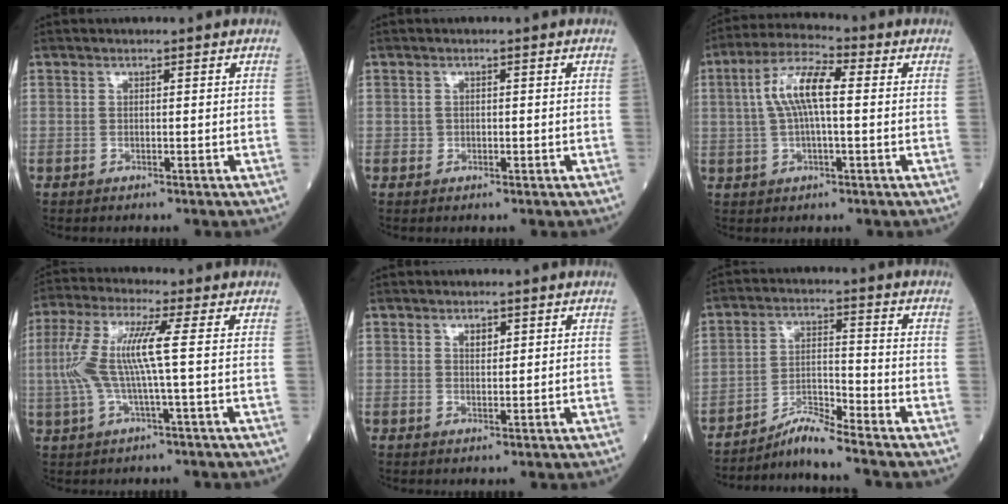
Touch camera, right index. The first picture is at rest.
{"total": 0.8, "force": [0.0, 0.8, 0.1], "torque": [0.002, 0.002, 0.000]}
{"total": 8.4, "force": [1.1, 2.1, 8.1], "torque": [-0.166, 0.023, 0.017]}
{"total": 9.3, "force": [0.4, 0.2, 9.3], "torque": [-0.209, 0.017, 0.004]}
{"total": 1.5, "force": [0.8, 0.8, 0.9], "torque": [-0.013, -0.001, 0.014]}
{"total": 5.4, "force": [-5.0, -1.2, 1.4], "torque": [-0.027, -0.015, -0.093]}